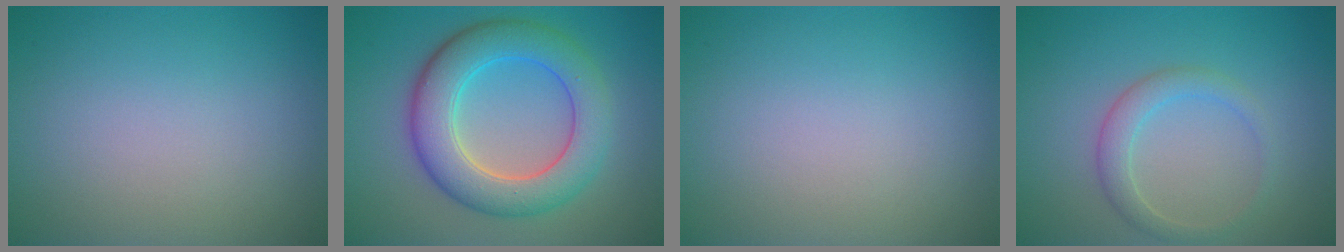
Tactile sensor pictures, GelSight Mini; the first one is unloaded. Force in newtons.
{"total": 7.4, "press": 7.4, "slide": 0.1}
{"total": 0.0}
{"total": 2.2, "press": 2.2, "slide": 0.1}